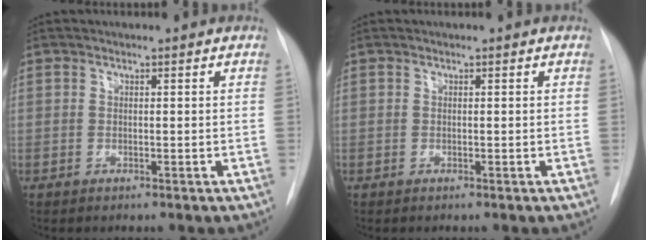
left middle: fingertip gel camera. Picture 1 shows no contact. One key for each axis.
{"total": 0.0}